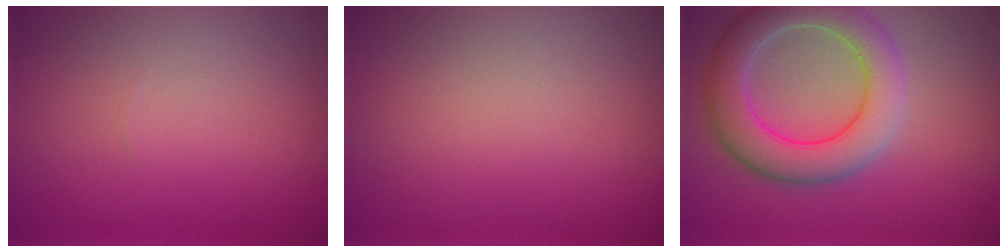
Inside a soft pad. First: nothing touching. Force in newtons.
{"total": 0.0}
{"total": 6.6, "press": 6.6, "slide": 0.4}